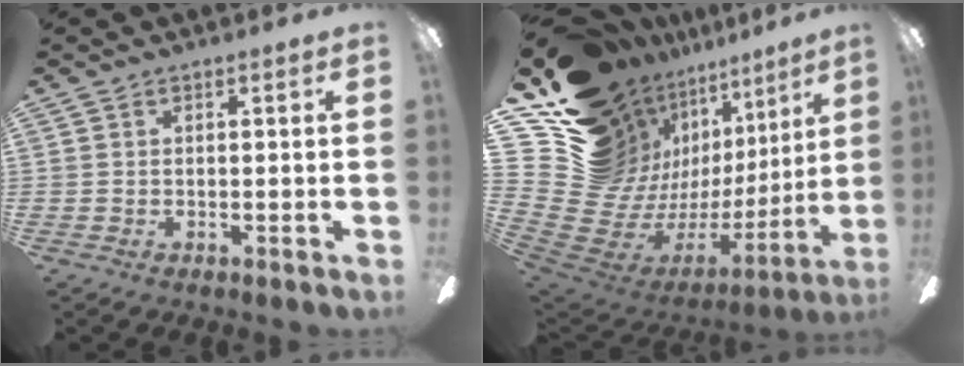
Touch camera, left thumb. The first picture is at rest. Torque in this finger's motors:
{"motor_torque": [2.99, 2.02, 1.41, -1.36, 0.19]}